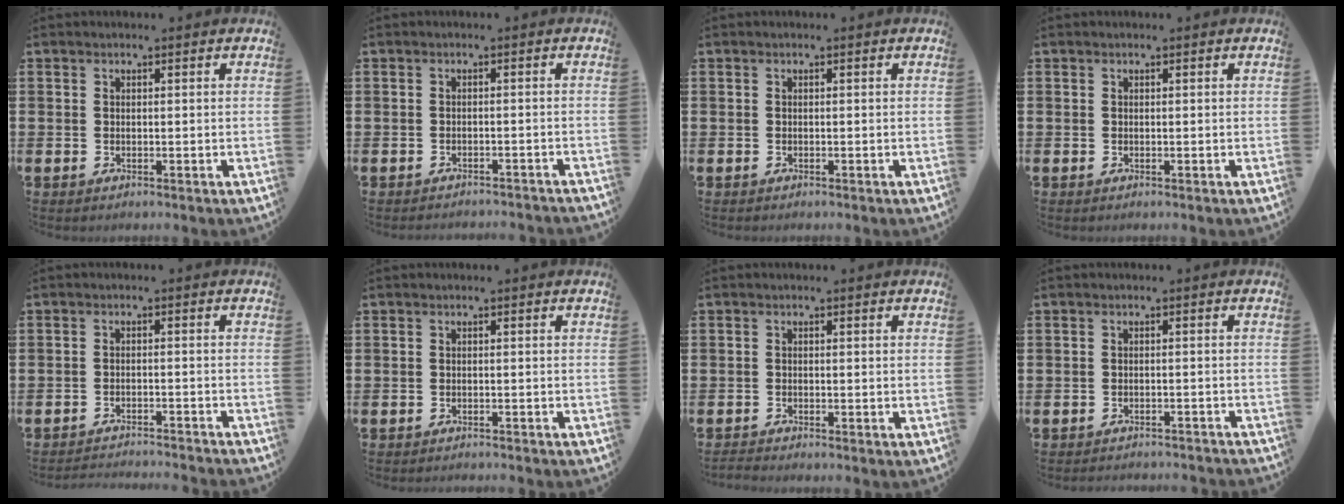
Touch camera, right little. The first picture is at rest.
{"total": 1.1, "force": [-1.1, -0.1, -0.1], "torque": [-0.001, 0.003, -0.023]}
{"total": 0.0}
{"total": 0.0}
{"total": 2.0, "force": [-2.0, -0.2, 0.0], "torque": [-0.002, 0.004, -0.043]}
{"total": 0.6, "force": [-0.6, -0.1, 0.0], "torque": [0.000, 0.000, -0.012]}
{"total": 0.8, "force": [-0.8, 0.0, 0.3], "torque": [-0.005, -0.001, -0.016]}
{"total": 1.4, "force": [-1.4, -0.1, -0.1], "torque": [-0.001, 0.005, -0.029]}